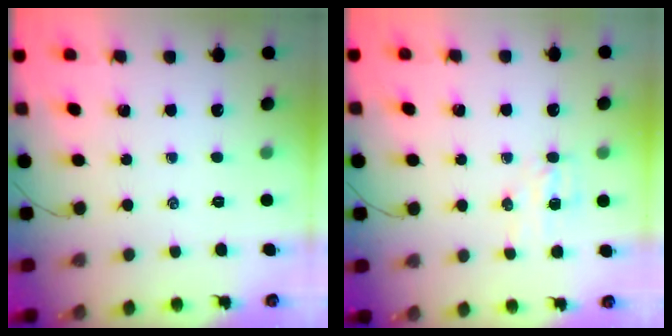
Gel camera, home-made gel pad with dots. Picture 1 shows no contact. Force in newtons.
{"total": 5.8, "press": 5.6, "slide": 1.4}